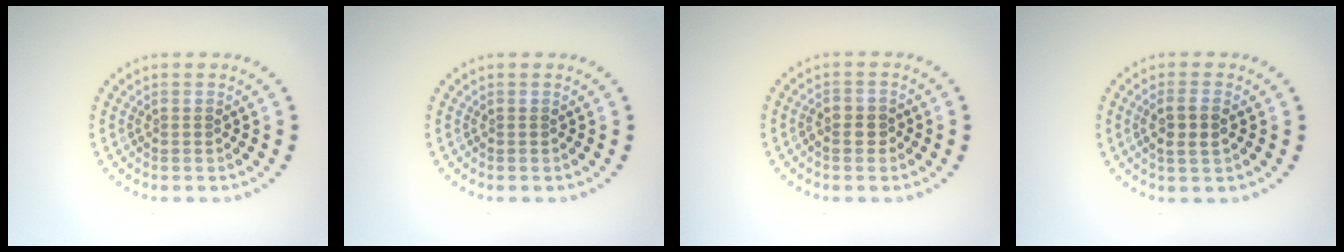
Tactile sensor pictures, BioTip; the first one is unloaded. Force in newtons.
{"total": 0.0}
{"total": 1.4, "press": 1.4, "slide": 0.4}
{"total": 2.3, "press": 2.2, "slide": 0.9}